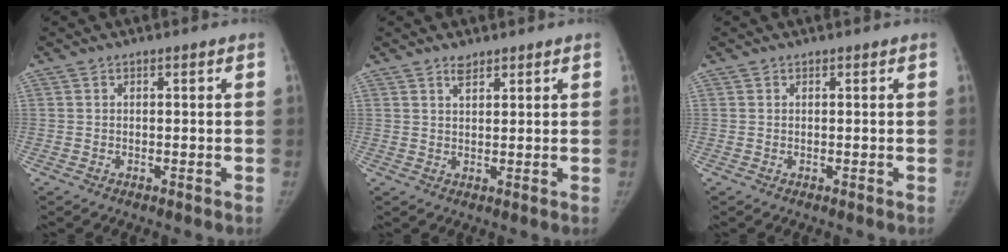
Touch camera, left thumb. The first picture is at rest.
{"total": 2.1, "force": [1.7, 0.9, 0.8], "torque": [-0.002, -0.011, 0.027]}
{"total": 0.0}